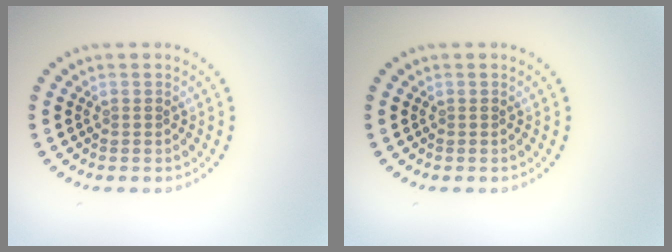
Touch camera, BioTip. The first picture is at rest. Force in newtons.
{"total": 0.0}